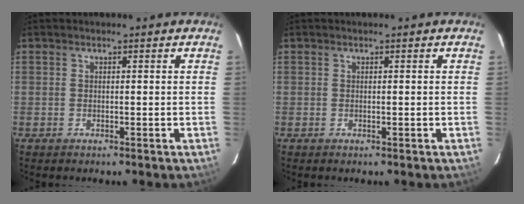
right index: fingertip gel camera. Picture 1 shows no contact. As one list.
[{"total": 0.0}]